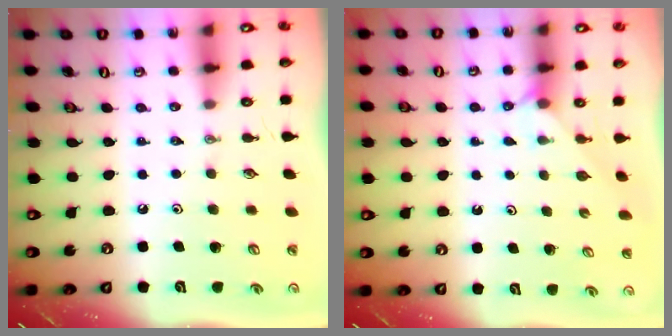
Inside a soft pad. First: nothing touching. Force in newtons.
{"total": 2.7, "press": 2.7, "slide": 0.3}